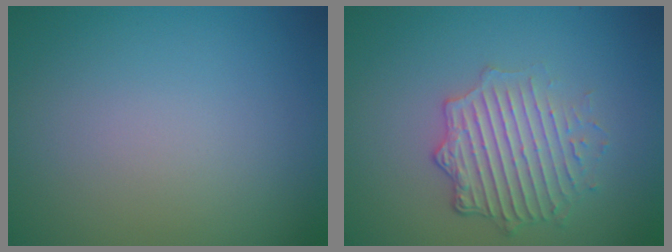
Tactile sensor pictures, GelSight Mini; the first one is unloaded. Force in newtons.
{"total": 4.7, "press": 3.5, "slide": 3.1}